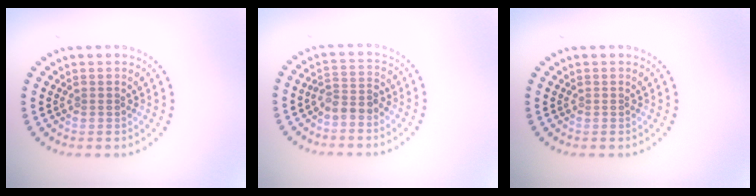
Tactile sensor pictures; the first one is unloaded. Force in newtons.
{"total": 2.2, "press": 1.8, "slide": 1.2}
{"total": 0.0}